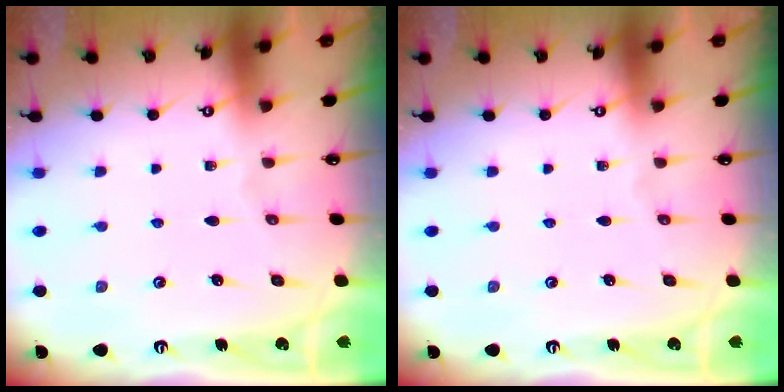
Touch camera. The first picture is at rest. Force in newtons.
{"total": 0.0}